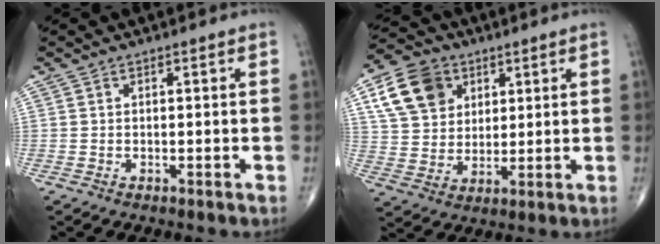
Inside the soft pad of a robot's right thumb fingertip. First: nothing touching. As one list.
[{"total": 12.5, "force": [5.2, 9.6, 6.1], "torque": [-0.093, -0.007, 0.096]}]